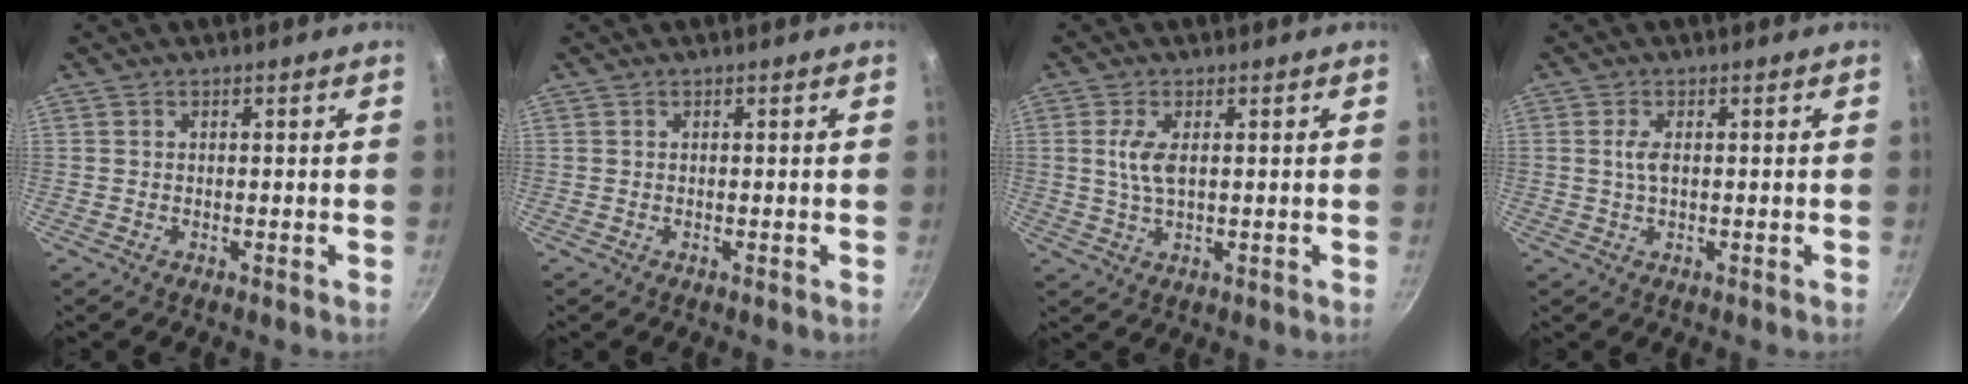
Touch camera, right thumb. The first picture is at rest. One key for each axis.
{"total": 0.0}
{"total": 4.7, "fx": 0.9, "fy": 2.0, "fz": 4.2, "tx": -0.086, "ty": -0.002, "tz": 0.018}
{"total": 2.5, "fx": 0.4, "fy": 1.1, "fz": 2.2, "tx": -0.046, "ty": 0.002, "tz": 0.007}